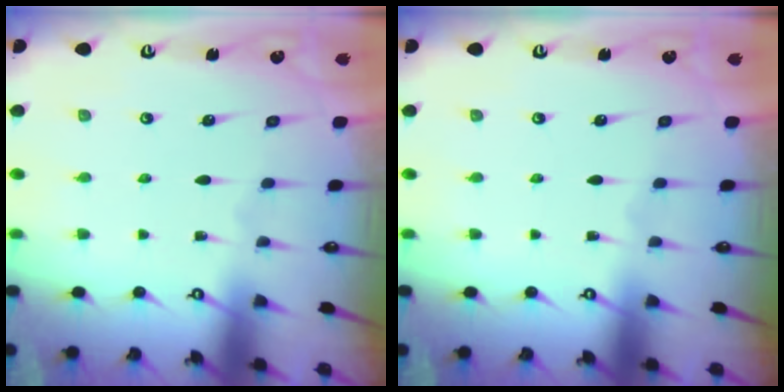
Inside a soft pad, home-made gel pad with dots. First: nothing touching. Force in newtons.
{"total": 0.0}